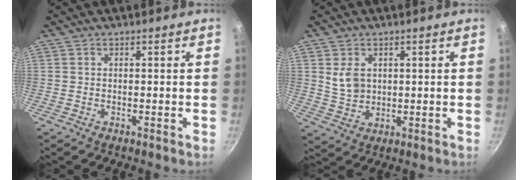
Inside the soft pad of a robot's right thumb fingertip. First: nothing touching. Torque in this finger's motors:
{"motor_torque": [-0.54, 0.57, 0.30, -0.29, 0.01]}